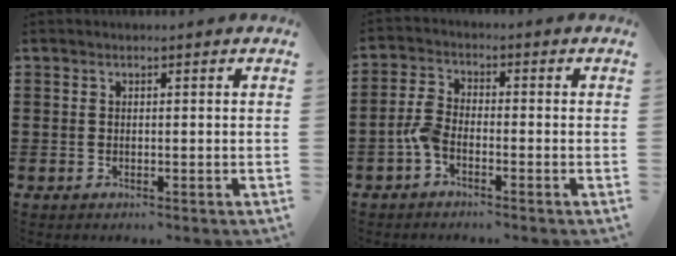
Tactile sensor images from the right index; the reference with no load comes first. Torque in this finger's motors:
{"motor_torque": [1.19, -0.28, 0.39, 0.12]}